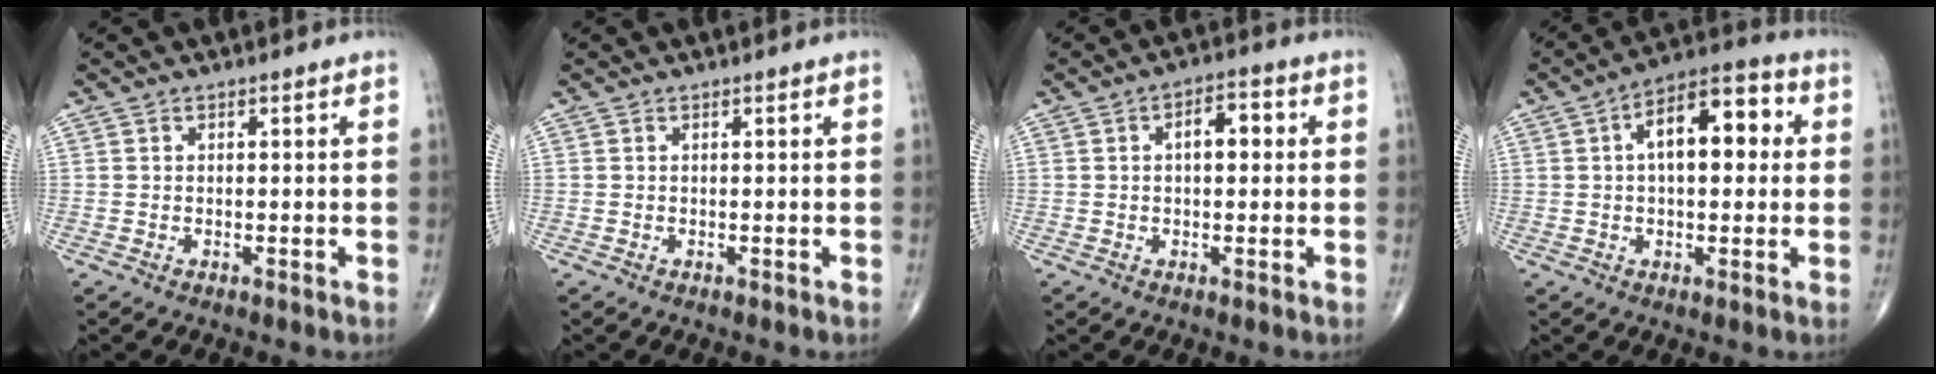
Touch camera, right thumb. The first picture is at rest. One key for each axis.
{"total": 0.0}
{"total": 5.4, "fx": 0.8, "fy": 2.8, "fz": 4.5, "tx": -0.059, "ty": 0.016, "tz": 0.006}
{"total": 13.0, "fx": 2.4, "fy": 6.5, "fz": 11.0, "tx": -0.148, "ty": 0.030, "tz": 0.028}